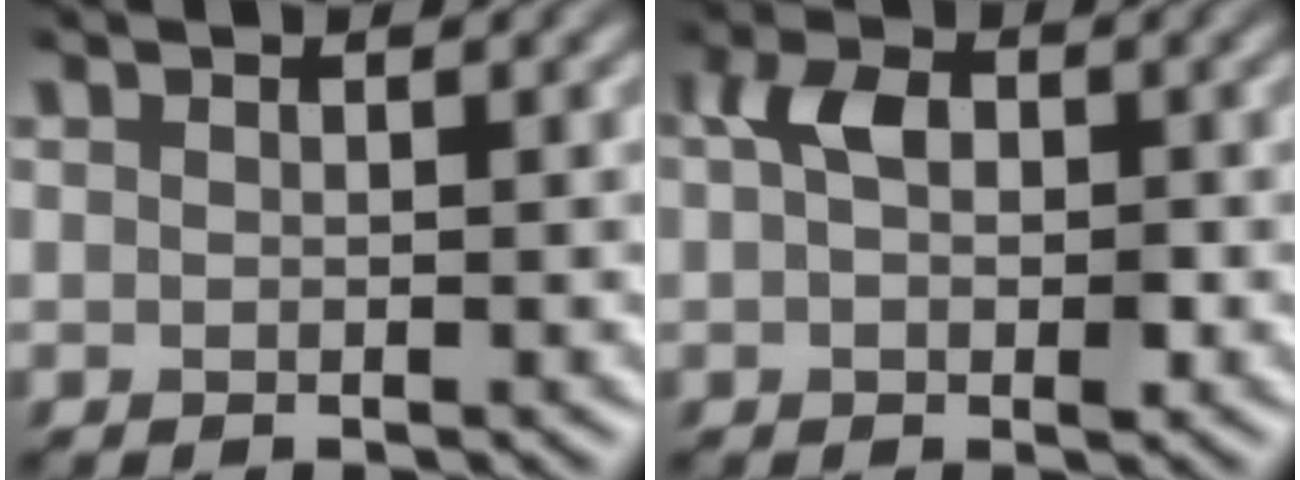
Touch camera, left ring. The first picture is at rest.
{"total": 3.6, "force": [-0.2, 2.4, 2.7], "torque": [-0.049, 0.002, -0.016]}